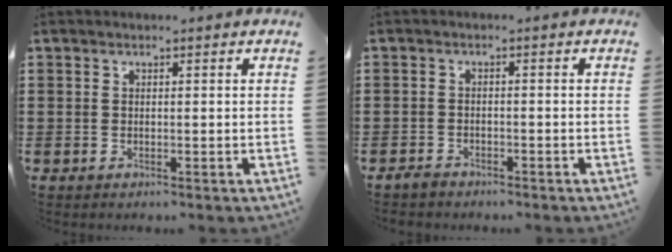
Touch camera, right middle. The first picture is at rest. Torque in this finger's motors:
{"motor_torque": [1.16, 0.98, 0.01, 0.03]}